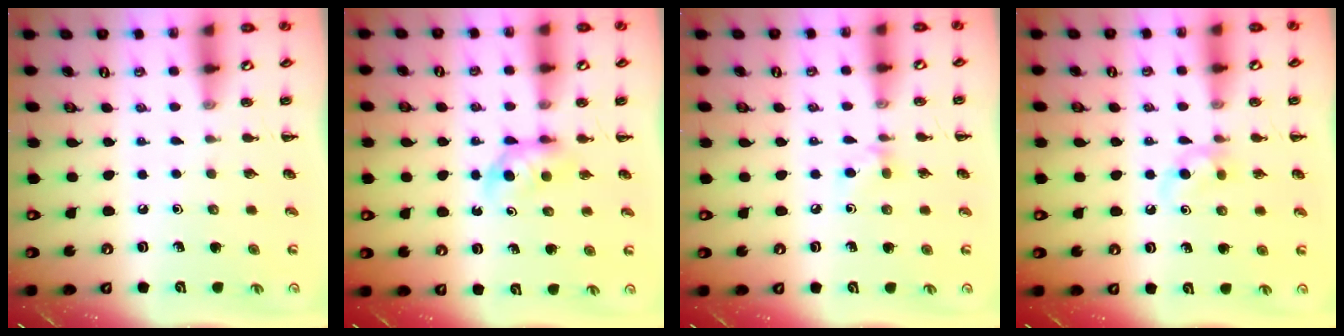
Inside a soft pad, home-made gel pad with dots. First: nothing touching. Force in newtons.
{"total": 3.8, "press": 3.5, "slide": 1.4}
{"total": 4.8, "press": 4.4, "slide": 1.9}
{"total": 5.1, "press": 4.7, "slide": 1.9}